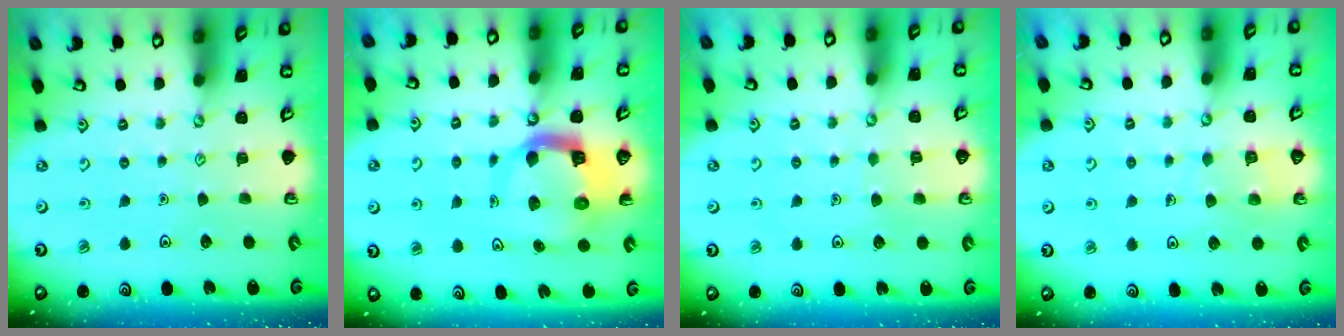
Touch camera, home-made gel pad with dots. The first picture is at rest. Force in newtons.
{"total": 9.3, "press": 9.2, "slide": 1.2}
{"total": 3.6, "press": 3.6, "slide": 0.4}
{"total": 5.8, "press": 5.8, "slide": 0.5}